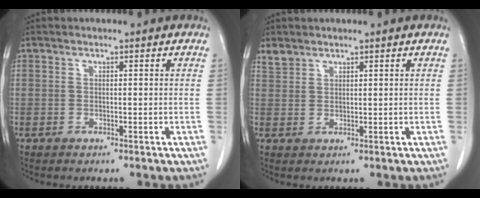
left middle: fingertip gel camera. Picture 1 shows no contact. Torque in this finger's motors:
{"motor_torque": [-0.04, 0.01, 0.04, -0.01]}